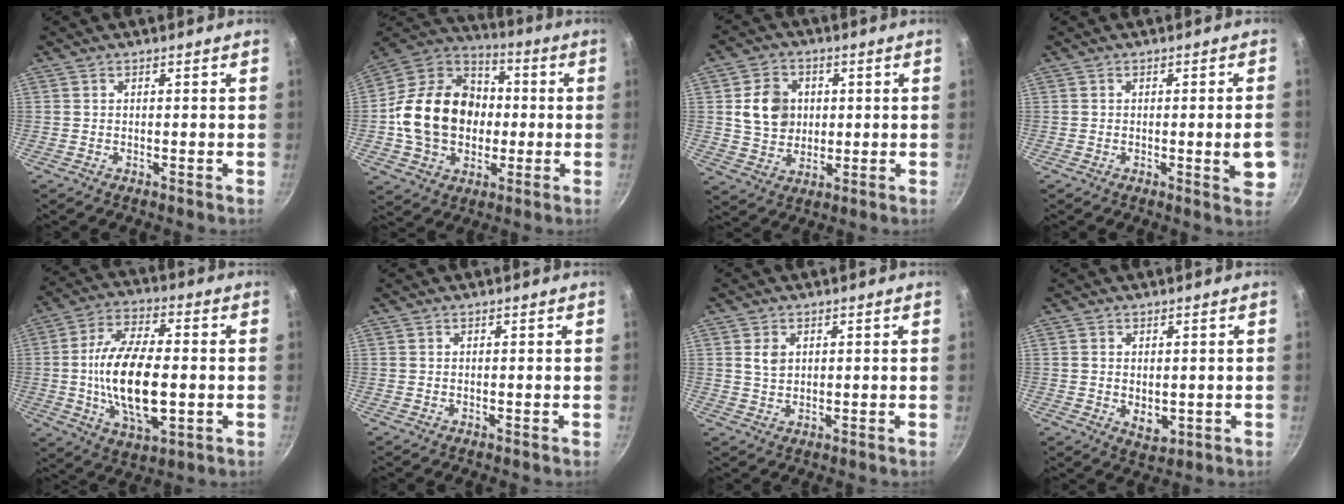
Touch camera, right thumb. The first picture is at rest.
{"total": 20.7, "force": [-0.8, 16.4, 12.6], "torque": [-0.187, 0.039, -0.018]}
{"total": 9.6, "force": [1.6, 8.0, 5.0], "torque": [-0.058, 0.000, 0.030]}
{"total": 5.8, "force": [-1.0, 1.1, 5.6], "torque": [-0.065, -0.002, -0.013]}
{"total": 18.1, "force": [-1.6, 8.6, 15.8], "torque": [-0.280, 0.013, -0.031]}
{"total": 0.0}
{"total": 3.1, "force": [1.0, 2.2, 1.9], "torque": [-0.028, -0.005, 0.022]}
{"total": 4.4, "force": [-0.3, 2.9, 3.2], "torque": [-0.050, -0.012, 0.003]}